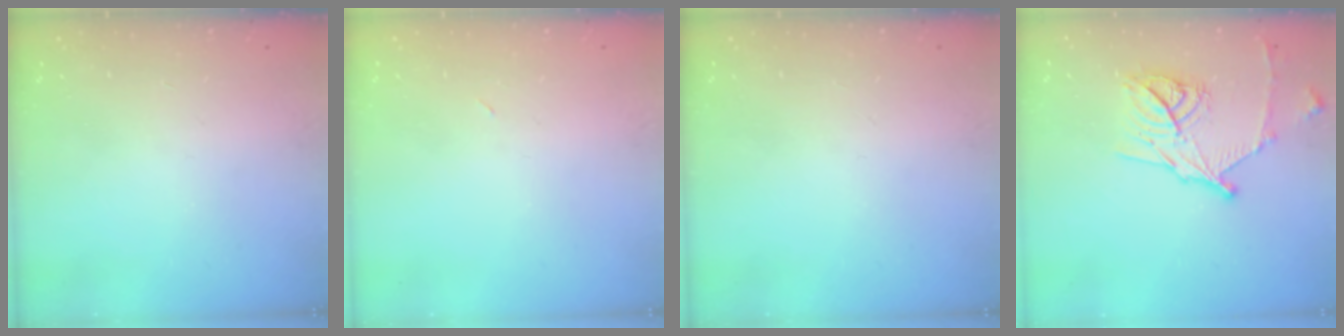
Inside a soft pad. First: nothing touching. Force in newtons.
{"total": 2.9, "press": 2.9, "slide": 0.7}
{"total": 0.0}
{"total": 14.9, "press": 14.9, "slide": 0.8}